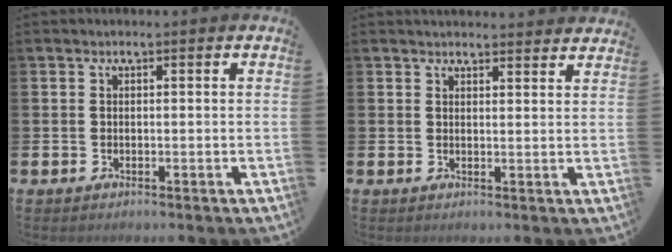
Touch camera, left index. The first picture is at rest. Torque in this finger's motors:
{"motor_torque": [0.14, -0.48, 0.03, 0.02]}